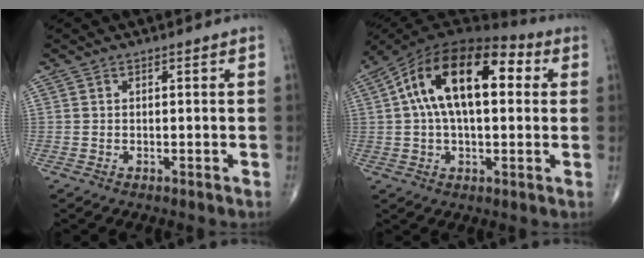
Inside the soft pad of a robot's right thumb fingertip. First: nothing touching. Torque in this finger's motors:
{"motor_torque": [-0.71, 2.56, 2.33, 0.45, 0.52]}